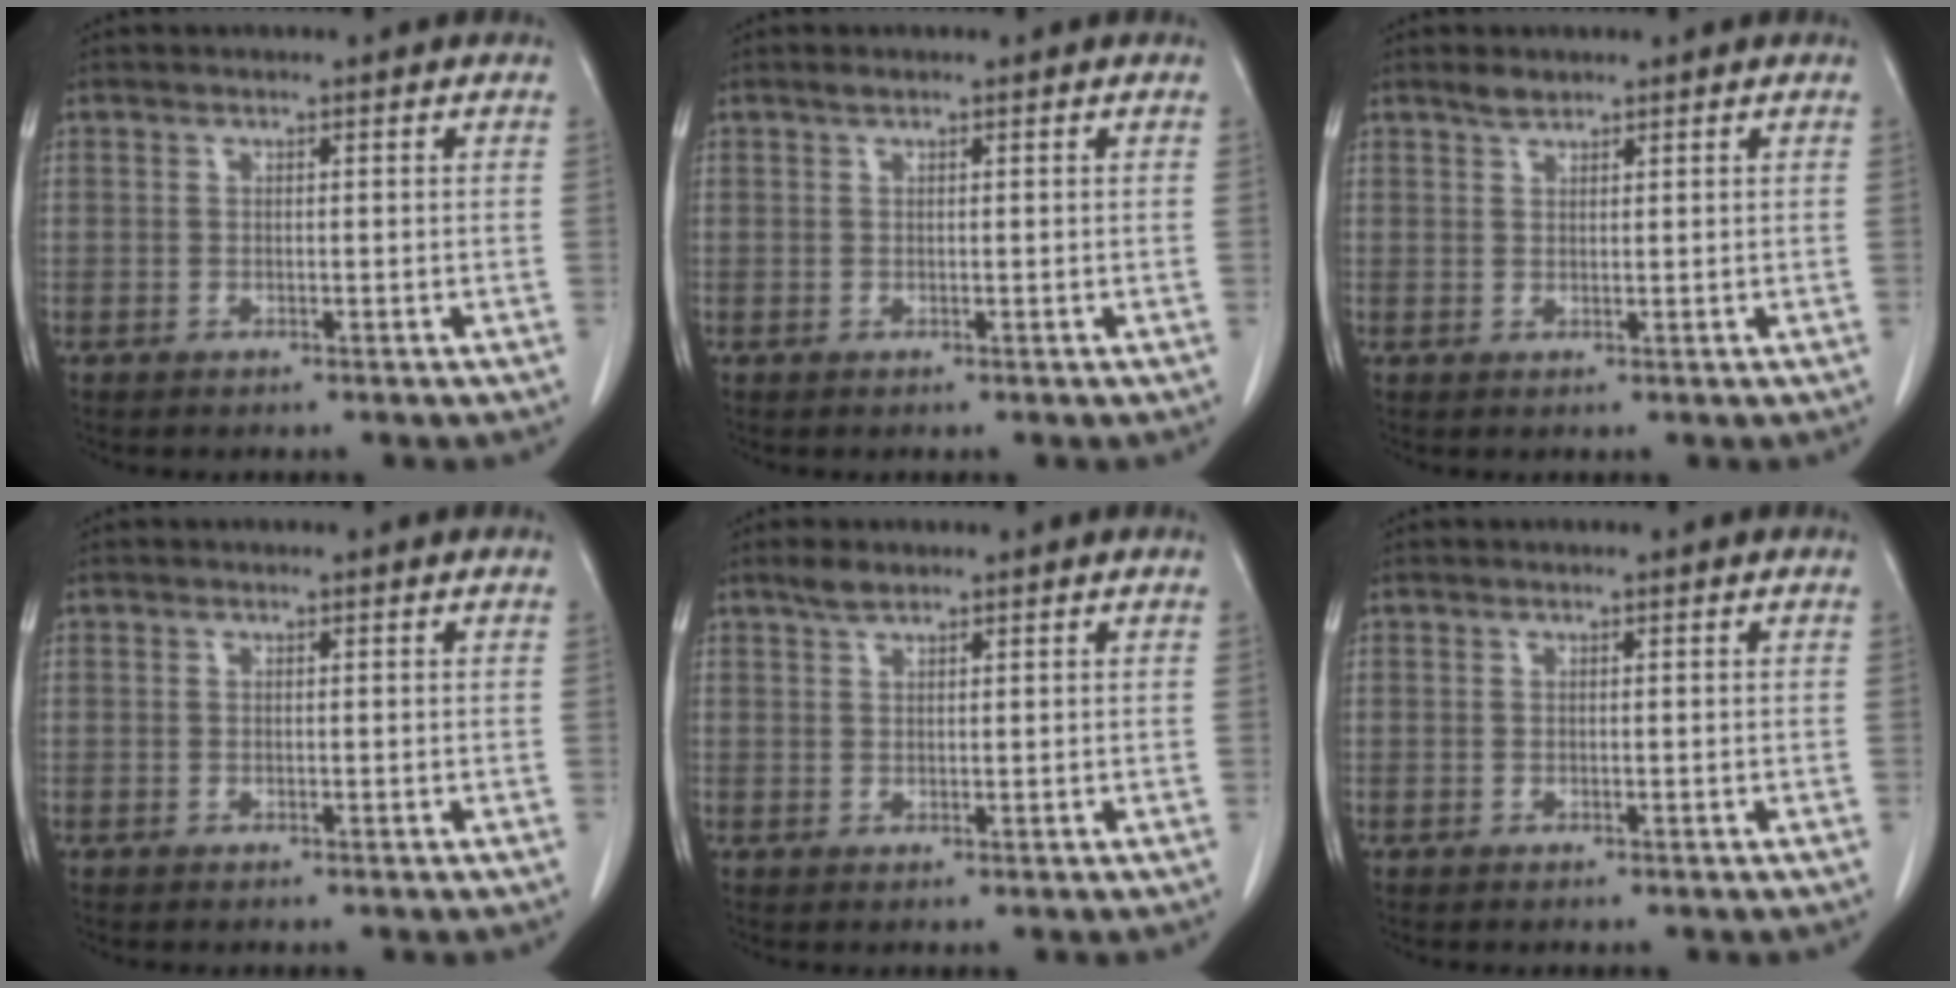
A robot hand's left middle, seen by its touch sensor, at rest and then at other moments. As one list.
[{"total": 0.6, "force": [0.5, 0.1, 0.3], "torque": [-0.012, 0.001, 0.011]}, {"total": 1.5, "force": [1.4, 0.5, 0.5], "torque": [-0.012, -0.001, 0.027]}, {"total": 0.0}, {"total": 1.9, "force": [1.6, 0.5, 1.0], "torque": [-0.023, 0.003, 0.032]}, {"total": 0.0}]